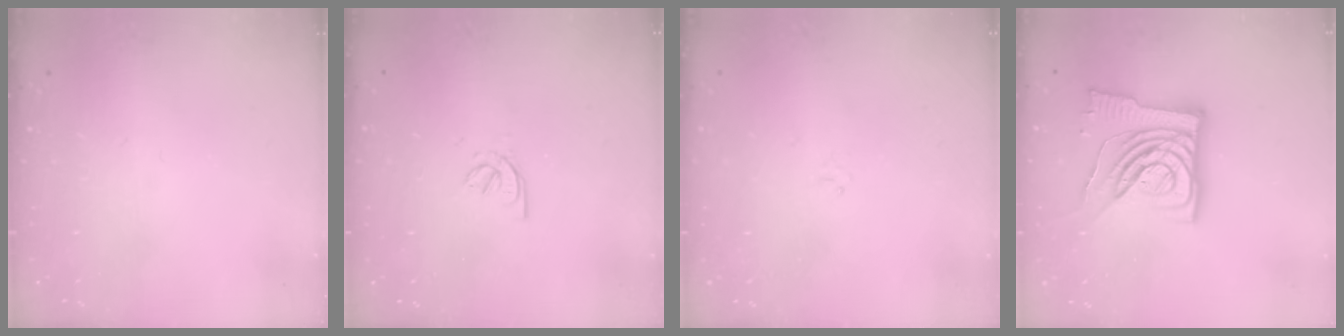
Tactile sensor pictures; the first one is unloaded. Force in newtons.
{"total": 3.2, "press": 3.2, "slide": 0.7}
{"total": 0.7, "press": 0.5, "slide": 0.4}
{"total": 14.1, "press": 13.9, "slide": 2.0}